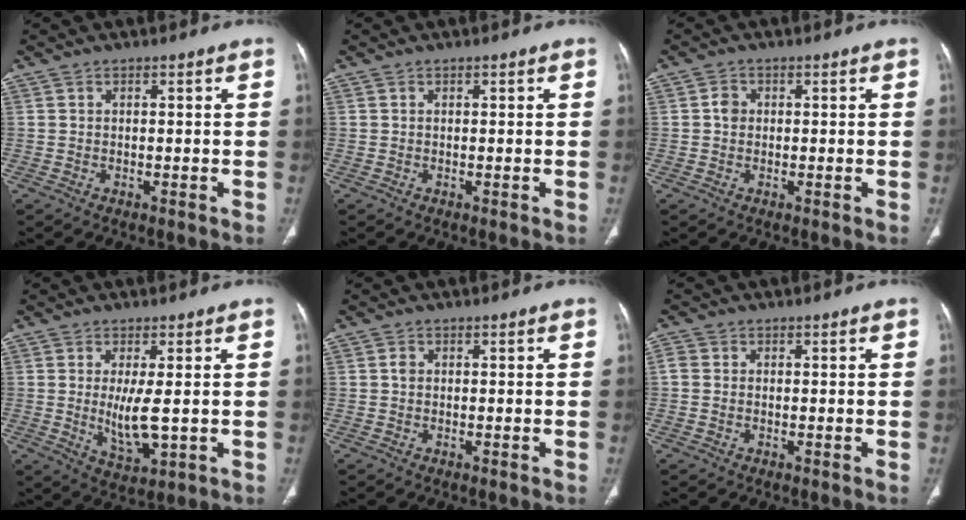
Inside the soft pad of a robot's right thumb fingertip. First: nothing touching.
{"total": 0.0}
{"total": 2.0, "force": [0.1, 1.7, 1.0], "torque": [-0.009, 0.004, -0.001]}
{"total": 7.2, "force": [0.1, 2.4, 6.8], "torque": [-0.130, -0.023, 0.010]}
{"total": 0.9, "force": [0.1, 0.8, 0.5], "torque": [-0.008, 0.002, -0.001]}
{"total": 1.7, "force": [0.0, 1.4, 0.9], "torque": [-0.018, 0.001, -0.003]}